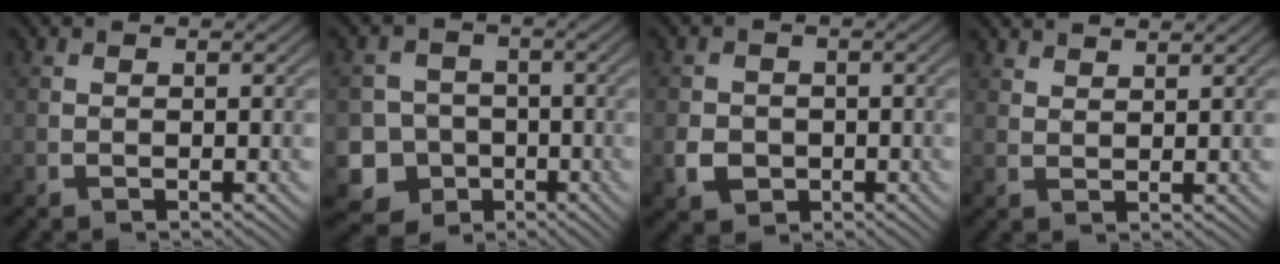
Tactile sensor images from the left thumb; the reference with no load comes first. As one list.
[{"total": 8.1, "force": [-3.1, 7.2, 2.0], "torque": [-0.054, -0.018, -0.087]}, {"total": 3.1, "force": [-0.9, 2.7, 1.2], "torque": [-0.026, -0.006, -0.017]}, {"total": 2.4, "force": [2.2, 0.5, 0.7], "torque": [-0.015, -0.006, 0.046]}]